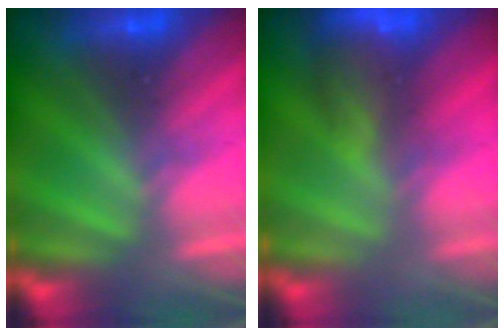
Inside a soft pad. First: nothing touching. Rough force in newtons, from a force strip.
{"total": 7.6}